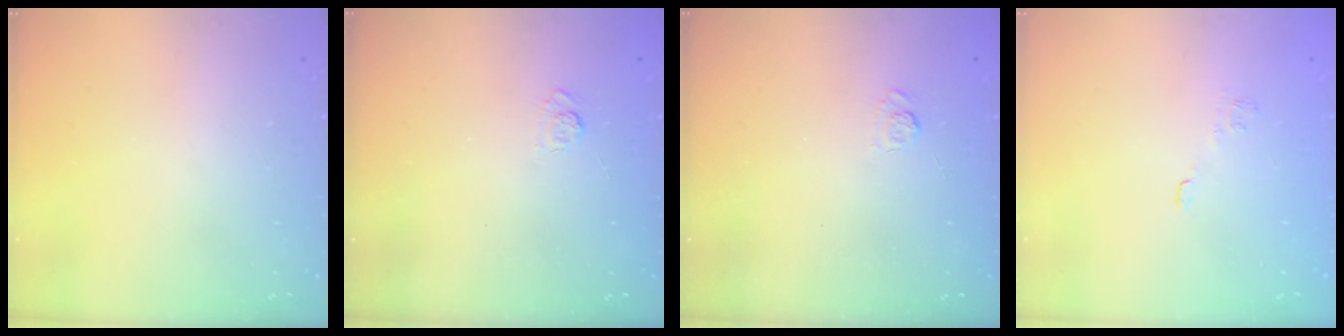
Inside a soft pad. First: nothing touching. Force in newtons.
{"total": 2.2, "press": 1.8, "slide": 1.3}
{"total": 2.2, "press": 1.8, "slide": 1.3}
{"total": 6.5, "press": 6.4, "slide": 1.1}